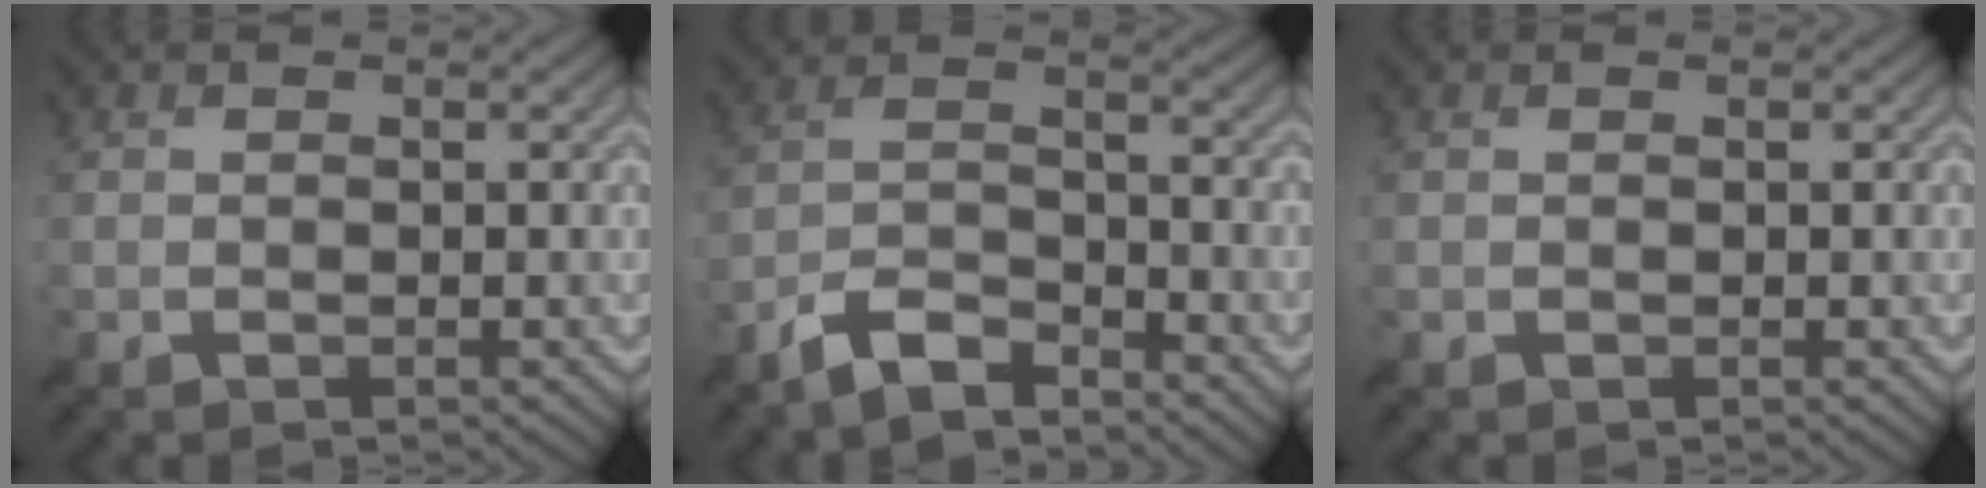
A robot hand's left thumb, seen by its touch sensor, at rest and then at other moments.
{"total": 5.7, "force": [-4.8, 1.5, 2.6], "torque": [-0.053, -0.001, -0.104]}
{"total": 0.0}